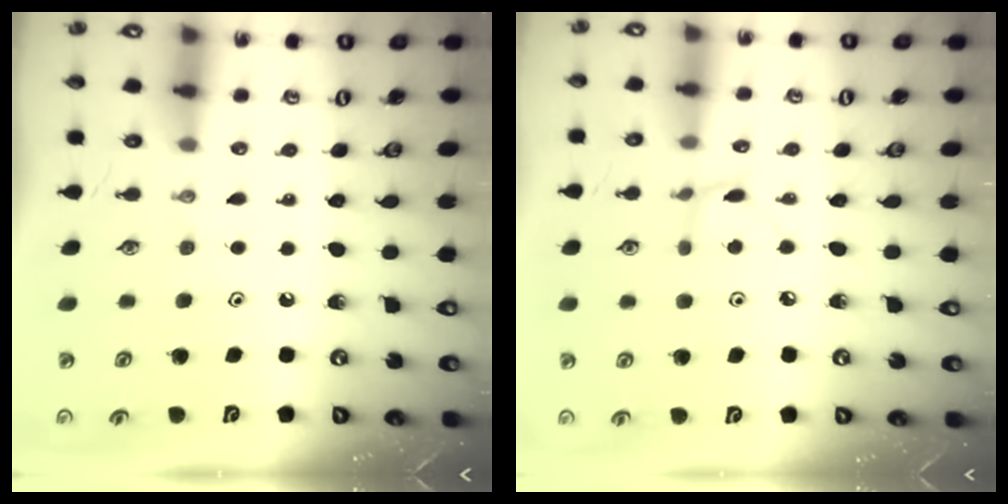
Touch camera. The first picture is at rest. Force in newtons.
{"total": 3.4, "press": 3.4, "slide": 0.5}